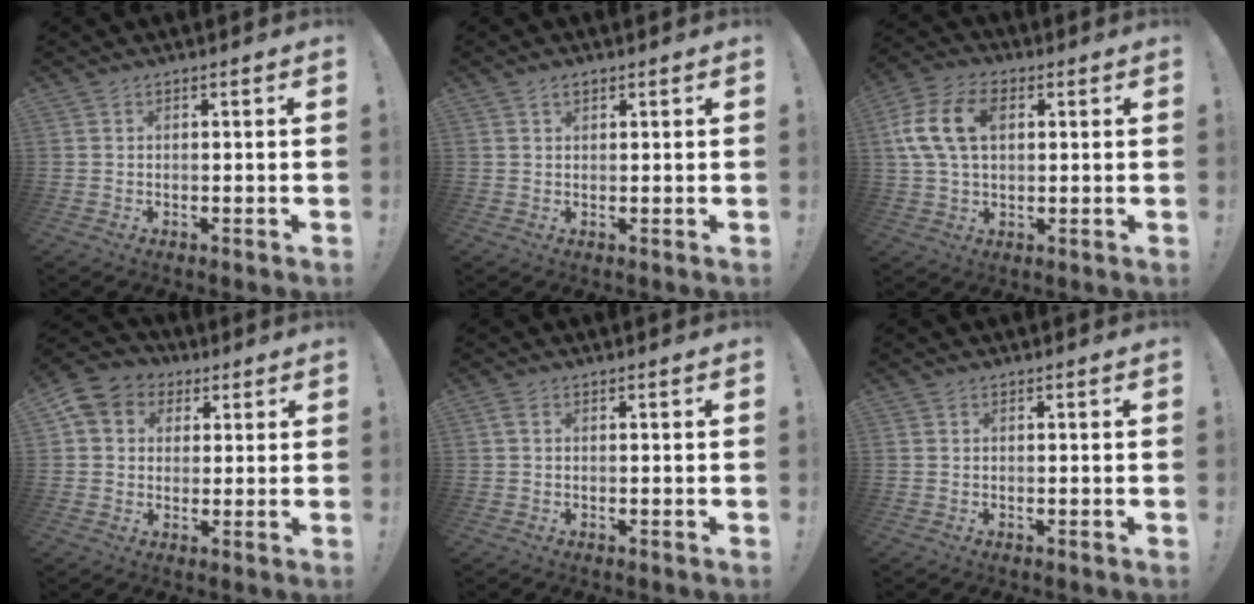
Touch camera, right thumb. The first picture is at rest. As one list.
[{"total": 1.6, "force": [1.0, 0.9, 0.9], "torque": [-0.014, -0.001, 0.018]}, {"total": 14.0, "force": [2.9, 8.9, 10.3], "torque": [-0.211, 0.006, 0.054]}, {"total": 7.7, "force": [1.9, 6.9, 3.0], "torque": [-0.054, 0.000, 0.039]}, {"total": 1.2, "force": [0.1, 0.5, 1.1], "torque": [-0.024, 0.004, 0.002]}, {"total": 0.0}]